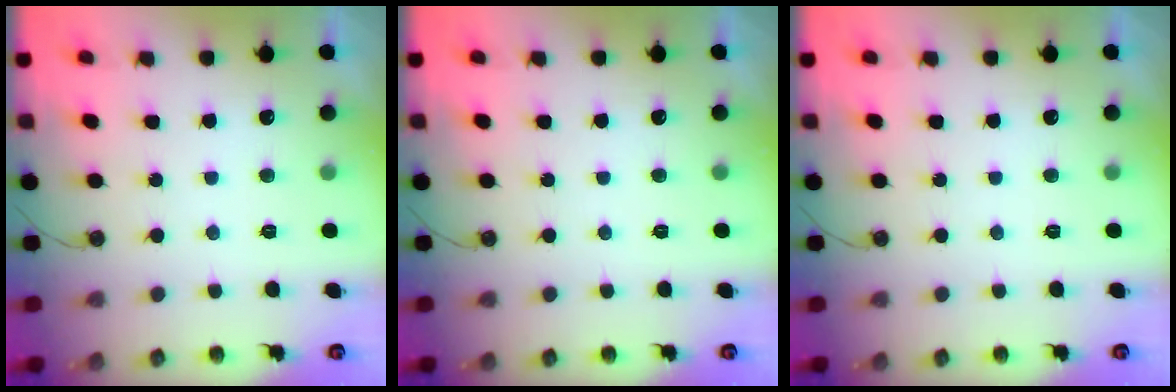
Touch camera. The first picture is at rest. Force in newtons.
{"total": 0.0}
{"total": 0.0}